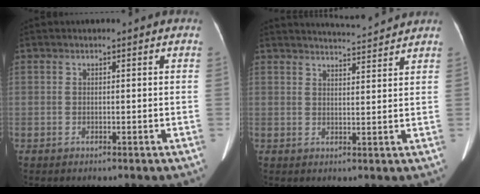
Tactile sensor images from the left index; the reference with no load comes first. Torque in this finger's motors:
{"motor_torque": [-0.35, -0.76, -0.24, 0.00]}